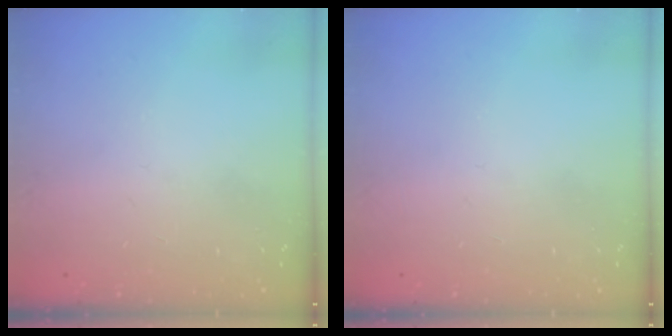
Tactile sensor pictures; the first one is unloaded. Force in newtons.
{"total": 0.0}